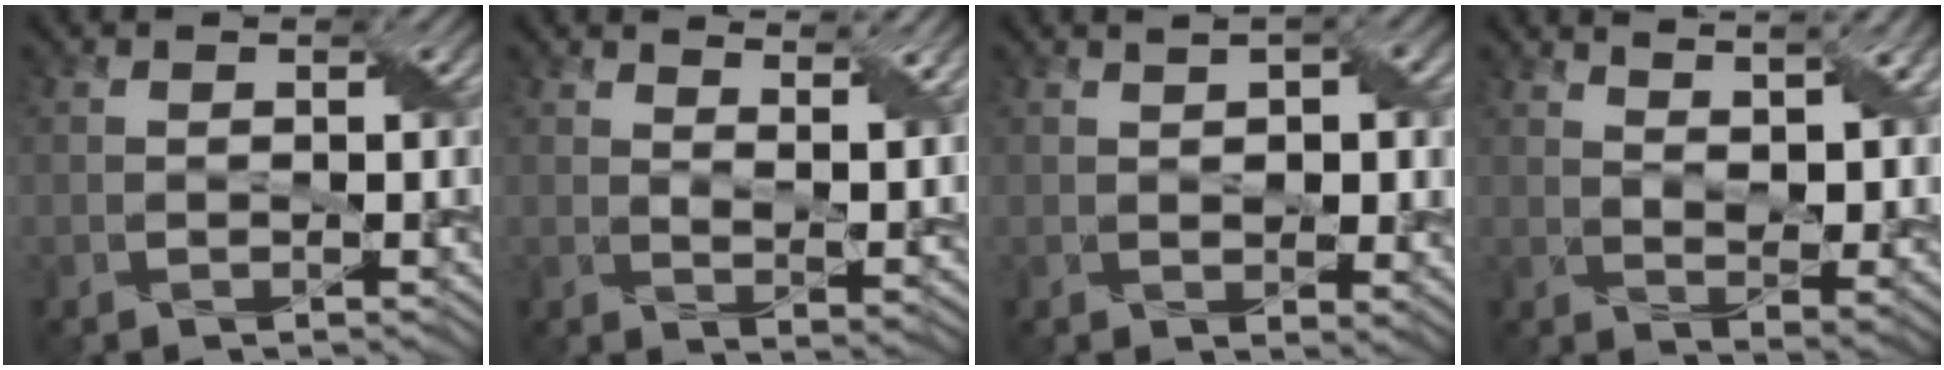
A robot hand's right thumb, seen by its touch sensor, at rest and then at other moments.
{"total": 6.4, "force": [4.7, 1.4, 4.1], "torque": [-0.072, -0.009, 0.077]}
{"total": 4.6, "force": [1.4, 2.5, 3.7], "torque": [-0.054, -0.004, 0.030]}
{"total": 9.5, "force": [6.3, 2.9, 6.5], "torque": [-0.112, 0.001, 0.096]}